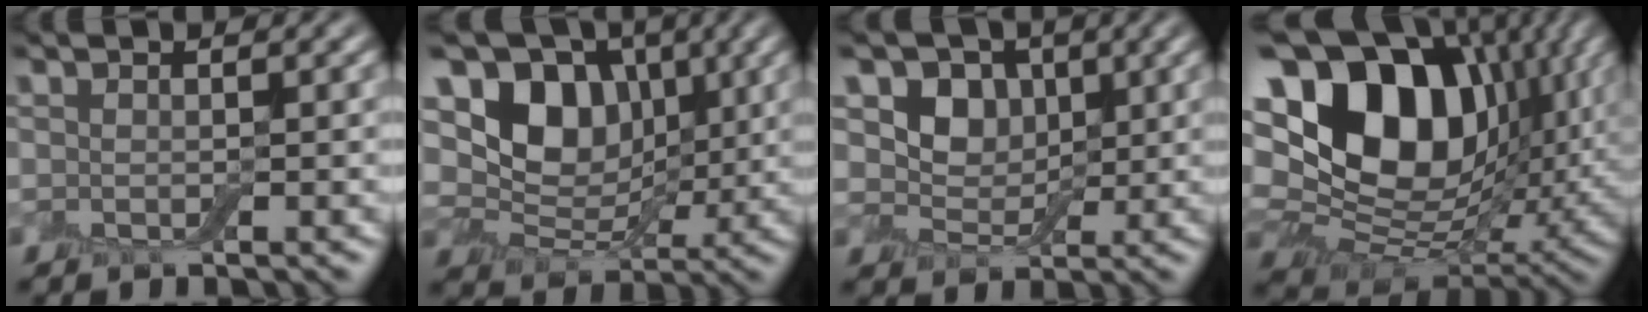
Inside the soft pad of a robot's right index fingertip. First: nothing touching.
{"total": 7.9, "force": [2.5, 6.1, 4.4], "torque": [-0.076, -0.008, 0.030]}
{"total": 4.9, "force": [1.8, 3.8, 2.4], "torque": [-0.047, -0.014, 0.026]}
{"total": 20.3, "force": [6.7, 14.3, 12.7], "torque": [-0.251, 0.015, 0.139]}